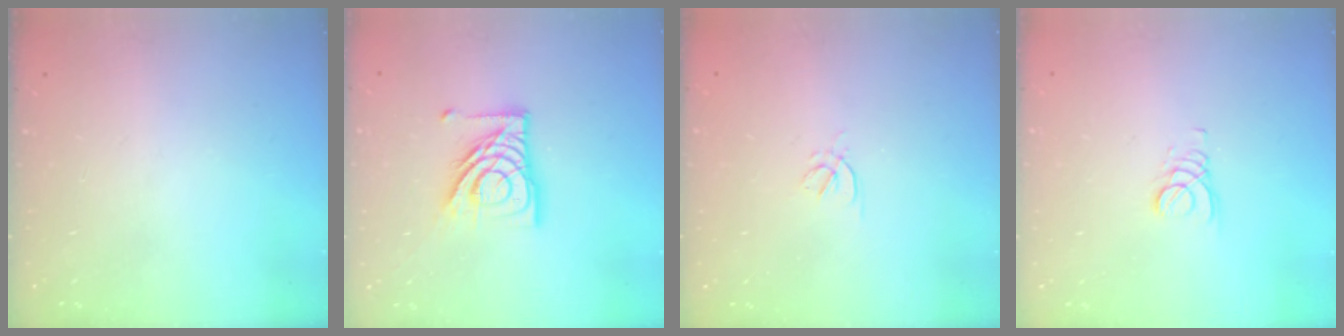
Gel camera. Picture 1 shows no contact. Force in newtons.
{"total": 14.7, "press": 14.6, "slide": 1.7}
{"total": 1.7, "press": 1.6, "slide": 0.5}
{"total": 2.4, "press": 2.4, "slide": 0.2}